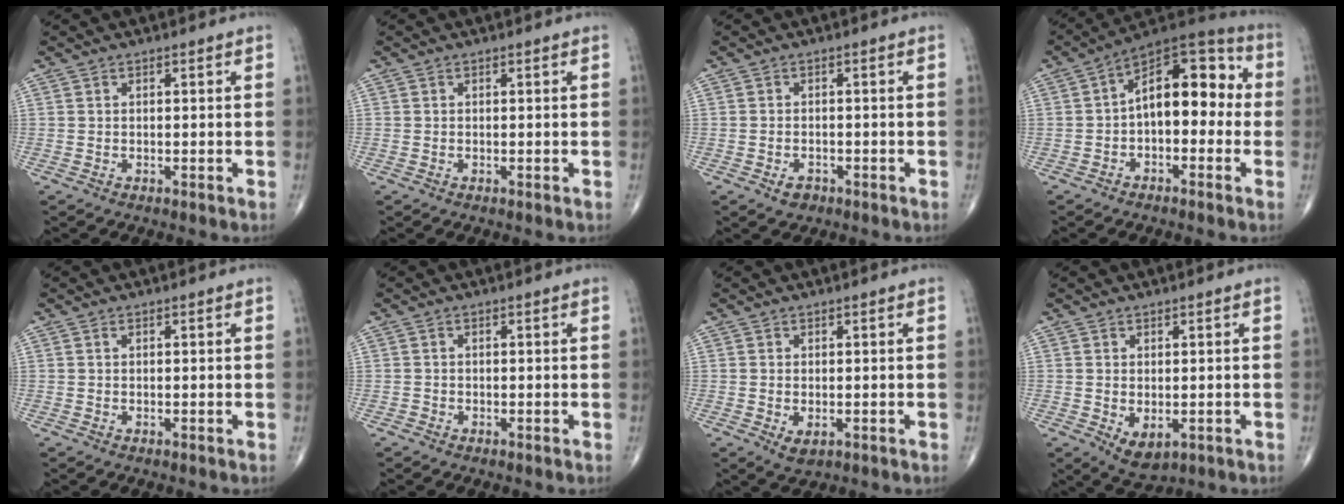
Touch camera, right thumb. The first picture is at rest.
{"total": 0.0}
{"total": 2.2, "force": [-1.2, 1.5, 1.1], "torque": [-0.014, 0.003, -0.015]}
{"total": 14.2, "force": [-0.2, 8.0, 11.7], "torque": [-0.137, 0.049, -0.021]}
{"total": 0.0}
{"total": 0.5, "force": [-0.3, 0.4, 0.0], "torque": [0.001, 0.002, -0.008]}
{"total": 2.4, "force": [-0.5, 1.5, 1.9], "torque": [-0.030, -0.004, 0.000]}
{"total": 4.5, "force": [-0.9, 2.7, 3.5], "torque": [-0.051, -0.006, 0.002]}